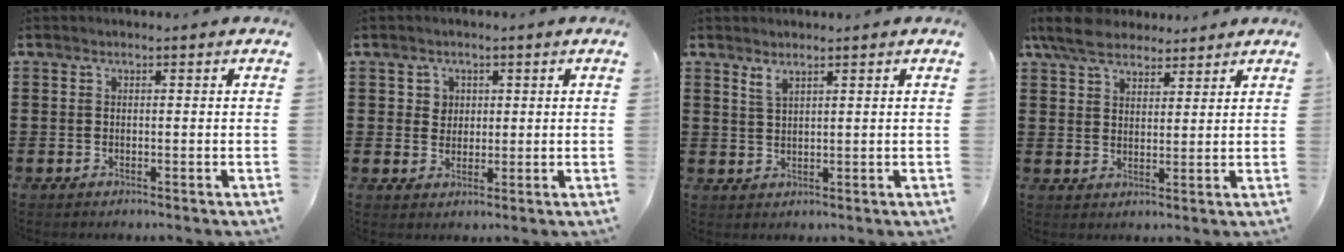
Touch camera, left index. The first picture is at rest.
{"total": 2.4, "force": [0.8, 2.2, 0.6], "torque": [-0.022, 0.009, 0.013]}
{"total": 1.9, "force": [1.5, 0.4, 1.1], "torque": [-0.026, 0.002, 0.028]}
{"total": 6.6, "force": [5.4, 2.7, 2.7], "torque": [-0.070, -0.004, 0.101]}